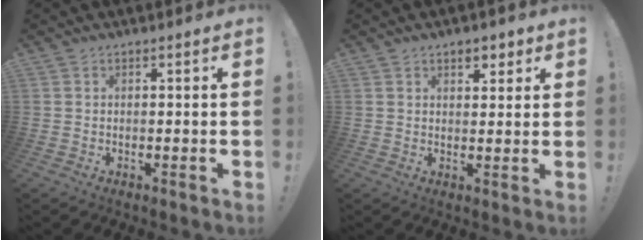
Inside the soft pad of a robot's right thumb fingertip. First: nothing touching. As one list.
[{"total": 3.6, "force": [2.3, 2.4, 1.4], "torque": [-0.007, -0.010, 0.037]}]